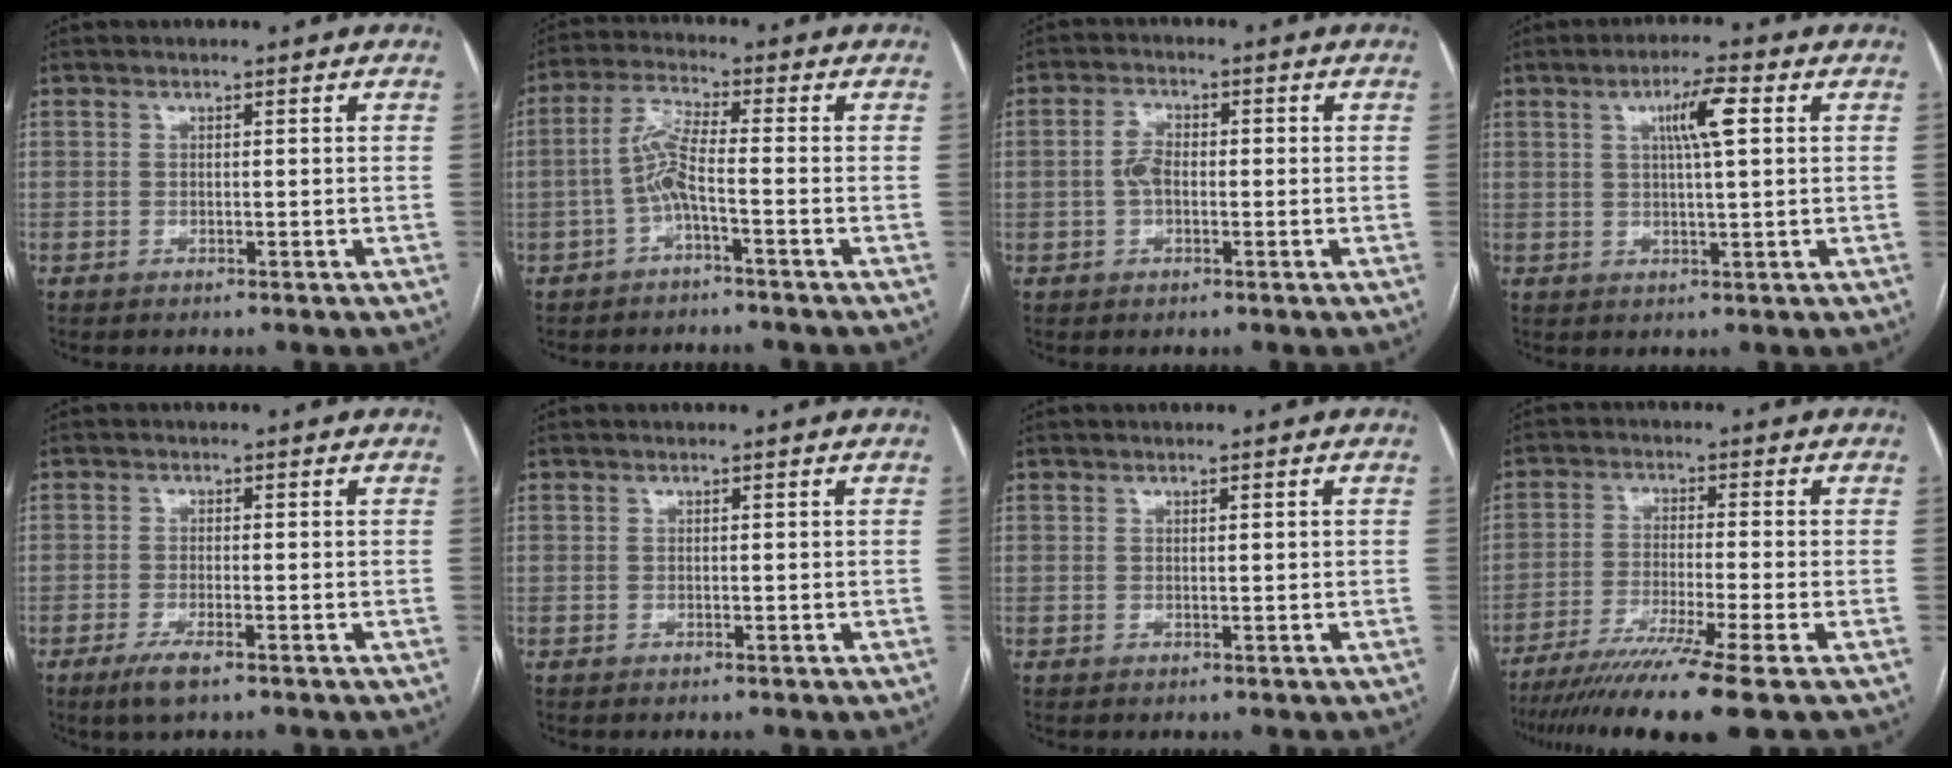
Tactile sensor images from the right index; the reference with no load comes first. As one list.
[{"total": 5.2, "force": [-1.7, 0.3, 4.9], "torque": [-0.105, 0.013, -0.035]}, {"total": 3.6, "force": [-0.3, 2.0, 3.0], "torque": [-0.065, 0.013, -0.008]}, {"total": 5.8, "force": [1.8, 0.4, 5.5], "torque": [-0.096, 0.006, 0.030]}, {"total": 3.4, "force": [-2.2, 0.5, 2.6], "torque": [-0.055, -0.007, -0.040]}, {"total": 0.0}, {"total": 0.7, "force": [0.2, 0.1, 0.7], "torque": [-0.012, 0.001, 0.003]}, {"total": 13.1, "force": [-9.8, -2.3, 8.4], "torque": [-0.135, -0.044, -0.155]}]